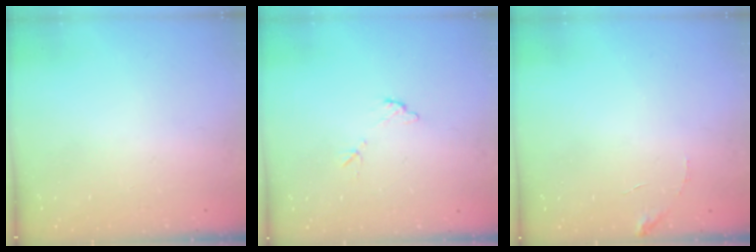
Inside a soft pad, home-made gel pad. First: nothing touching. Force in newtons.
{"total": 5.9, "press": 5.9, "slide": 0.3}
{"total": 5.7, "press": 5.7, "slide": 0.3}